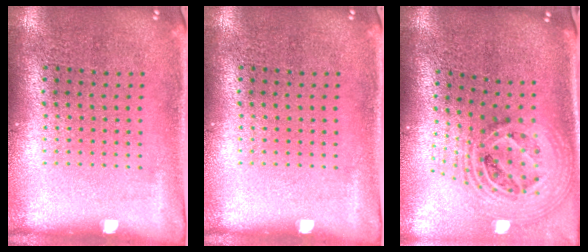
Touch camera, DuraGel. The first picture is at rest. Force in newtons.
{"total": 0.0}
{"total": 2.8, "press": 1.9, "slide": 2.0}